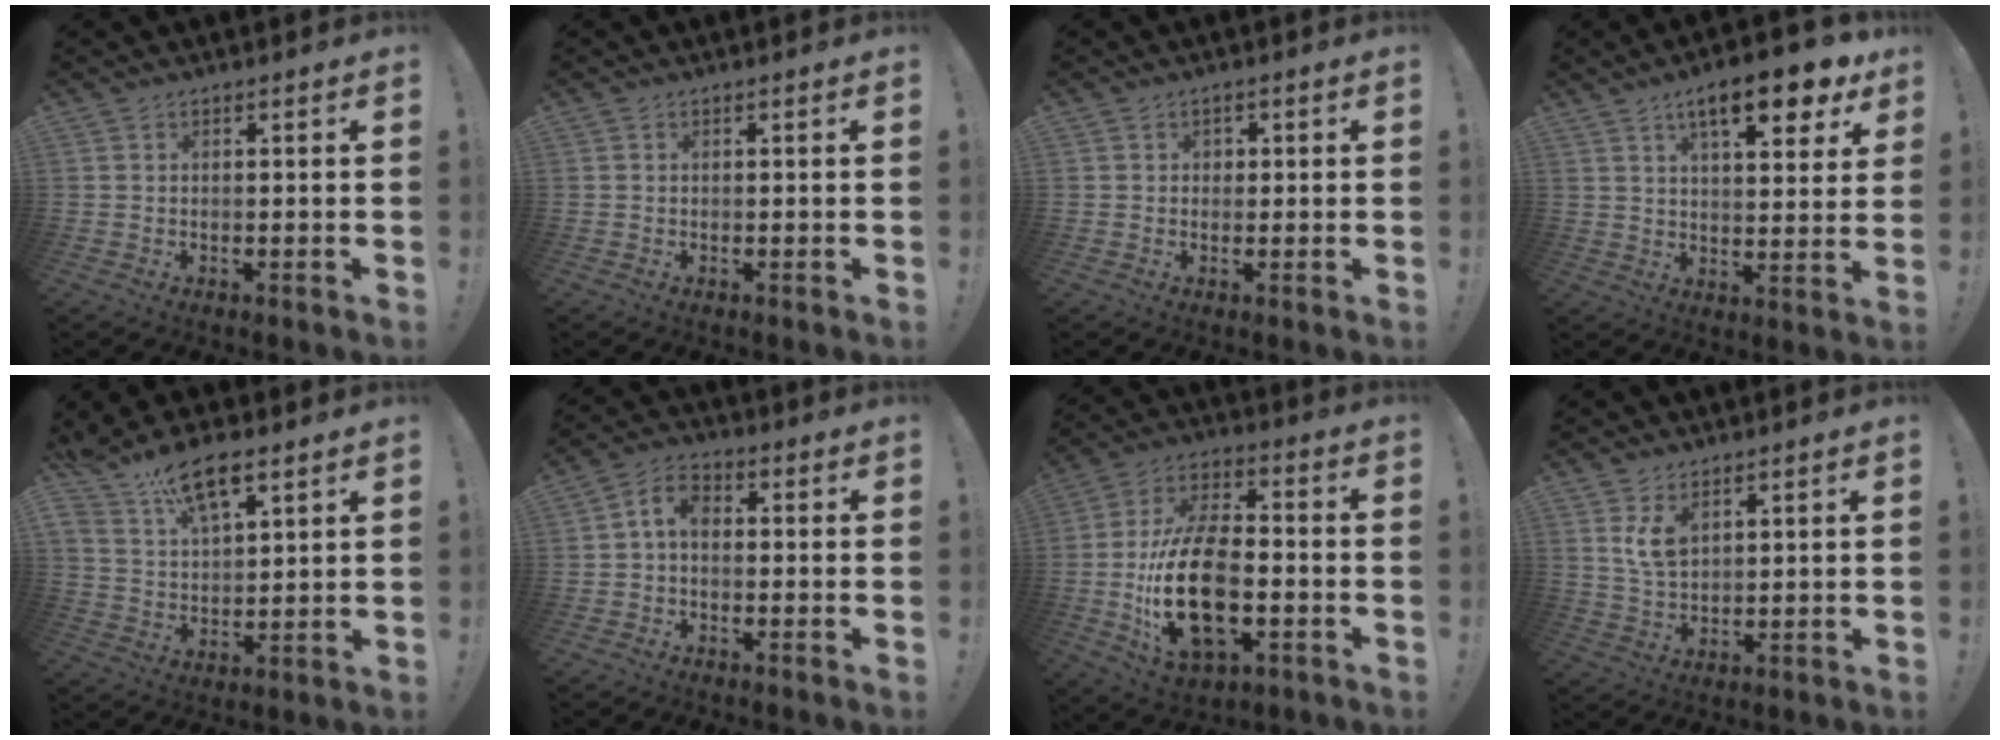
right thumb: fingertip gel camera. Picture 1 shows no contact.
{"total": 0.0}
{"total": 1.5, "force": [0.2, 1.4, 0.6], "torque": [-0.009, 0.003, 0.001]}
{"total": 14.4, "force": [7.9, 4.1, 11.3], "torque": [-0.167, -0.037, 0.122]}
{"total": 11.5, "force": [7.8, 5.0, 6.8], "torque": [-0.120, -0.037, 0.145]}
{"total": 5.3, "force": [-0.6, 2.9, 4.3], "torque": [-0.093, 0.008, -0.011]}
{"total": 22.3, "force": [-4.7, 12.8, 17.7], "torque": [-0.338, 0.020, -0.072]}
{"total": 6.4, "force": [3.3, 3.7, 4.1], "torque": [-0.072, -0.017, 0.060]}